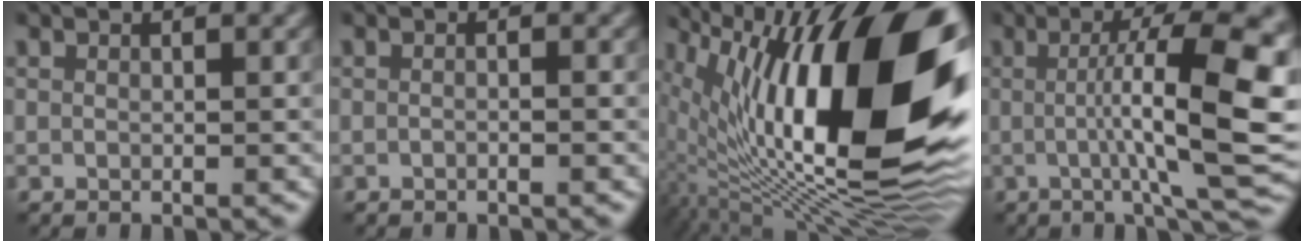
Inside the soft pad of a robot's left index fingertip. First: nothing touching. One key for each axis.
{"total": 0.6, "fx": -0.4, "fy": 0.0, "fz": 0.5, "tx": -0.011, "ty": -0.002, "tz": -0.008}
{"total": 20.0, "fx": 2.5, "fy": 7.9, "fz": 18.1, "tx": -0.299, "ty": 0.008, "tz": 0.043}
{"total": 13.4, "fx": 0.1, "fy": 3.4, "fz": 12.9, "tx": -0.162, "ty": 0.012, "tz": 0.000}